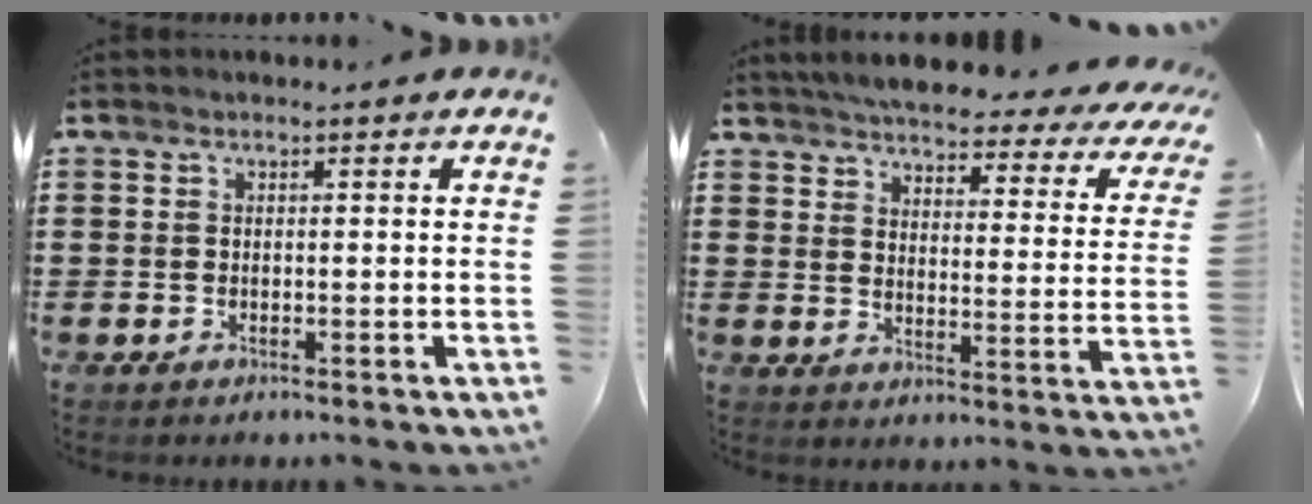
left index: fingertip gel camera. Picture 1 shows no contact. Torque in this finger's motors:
{"motor_torque": [2.14, 0.00, 1.05, 0.21]}